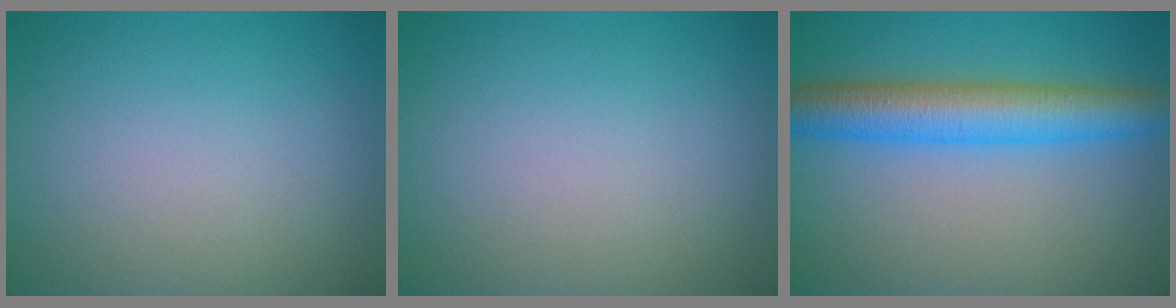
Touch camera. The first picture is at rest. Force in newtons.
{"total": 0.0}
{"total": 6.7, "press": 6.7, "slide": 0.1}